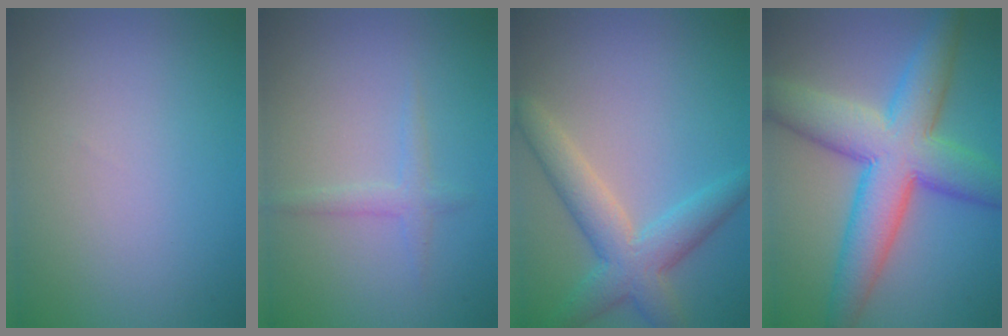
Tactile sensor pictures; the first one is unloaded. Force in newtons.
{"total": 1.4, "press": 1.4, "slide": 0.1}
{"total": 5.0, "press": 5.0, "slide": 0.2}
{"total": 10.1, "press": 10.1, "slide": 0.1}